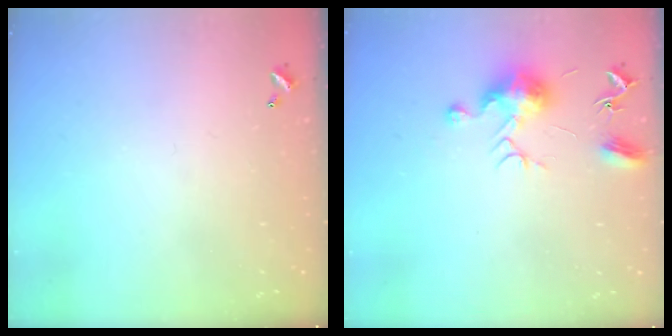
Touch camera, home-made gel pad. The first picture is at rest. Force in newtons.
{"total": 9.8, "press": 9.8, "slide": 0.7}